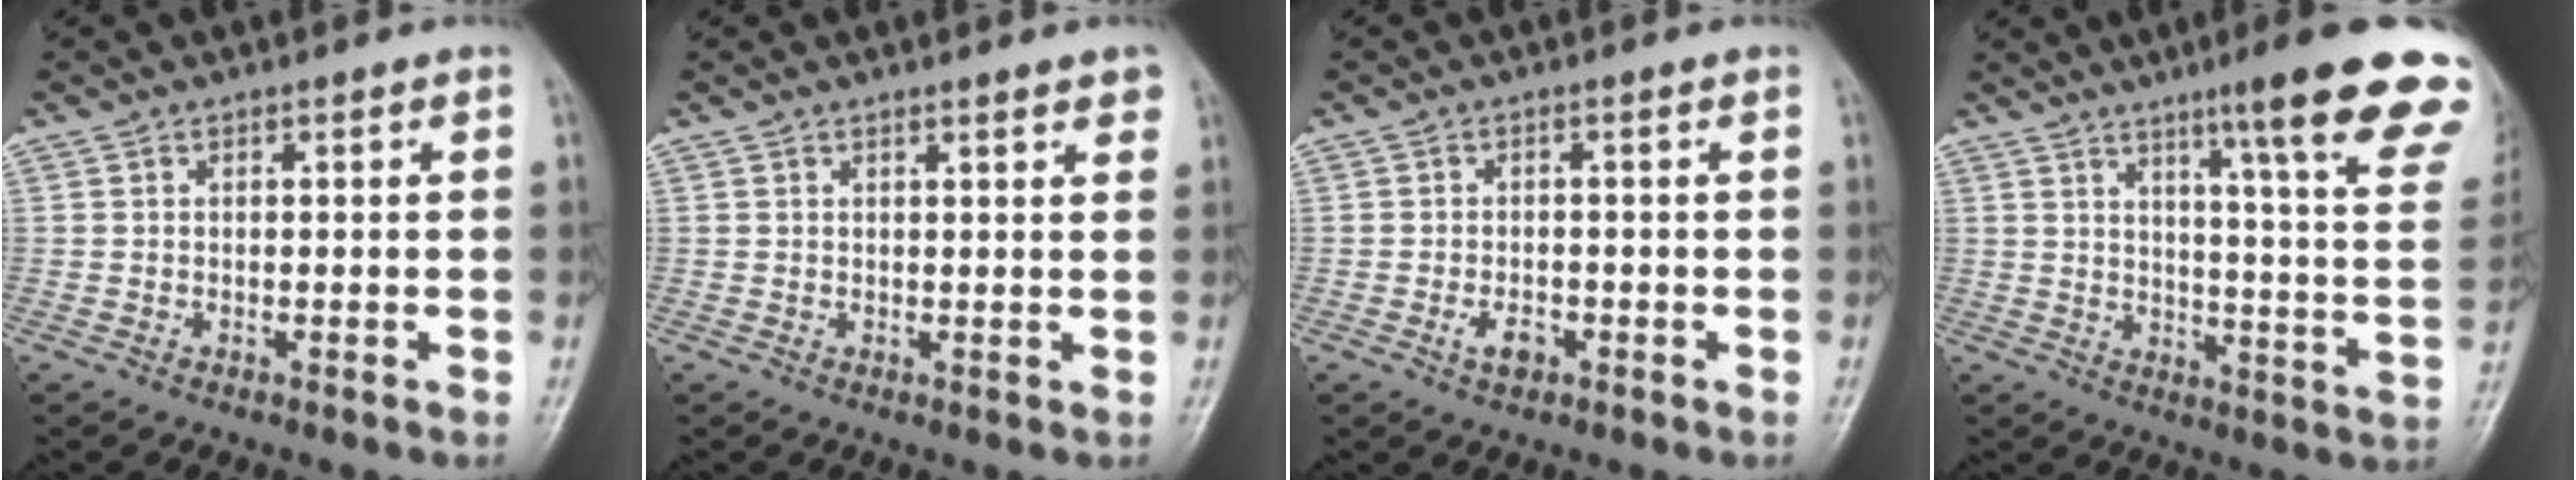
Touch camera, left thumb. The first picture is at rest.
{"total": 2.5, "force": [1.9, 0.5, 1.5], "torque": [-0.012, -0.005, 0.022]}
{"total": 2.7, "force": [-1.2, 1.5, 1.9], "torque": [-0.032, 0.004, -0.018]}
{"total": 21.3, "force": [13.7, 1.7, 16.3], "torque": [-0.194, -0.067, 0.173]}